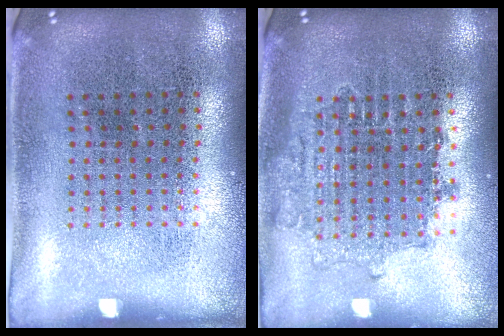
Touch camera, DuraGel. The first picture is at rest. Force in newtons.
{"total": 1.5, "press": 1.3, "slide": 0.8}